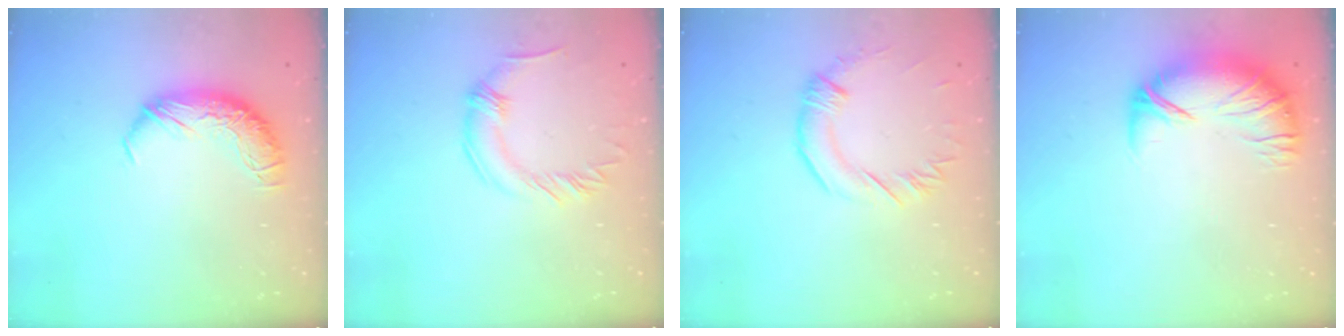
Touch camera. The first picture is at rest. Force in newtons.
{"total": 0.0}
{"total": 0.8, "press": 0.7, "slide": 0.4}
{"total": 2.6, "press": 1.0, "slide": 2.4}